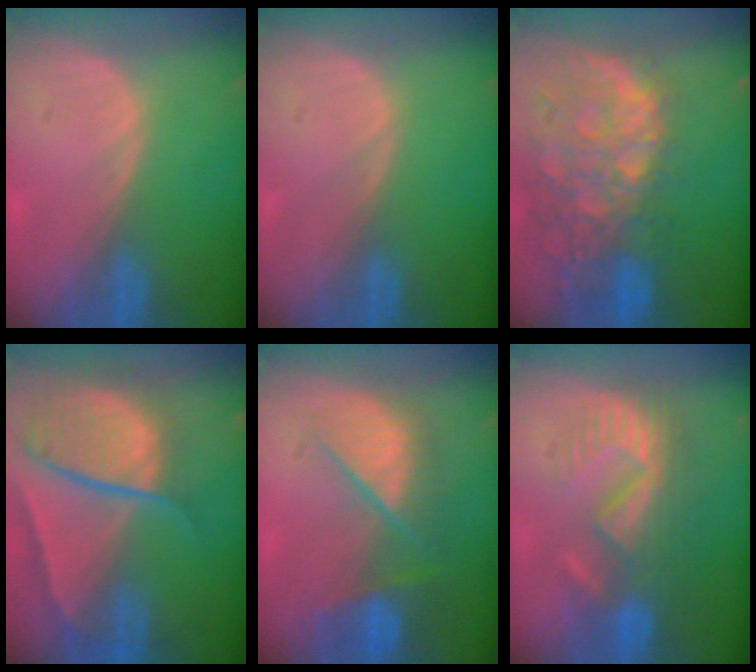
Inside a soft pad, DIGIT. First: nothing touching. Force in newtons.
{"total": 0.0}
{"total": 13.5, "press": 11.0, "slide": 7.8}
{"total": 10.7, "press": 9.0, "slide": 5.8}
{"total": 9.4, "press": 8.2, "slide": 4.7}
{"total": 8.9, "press": 8.4, "slide": 3.0}